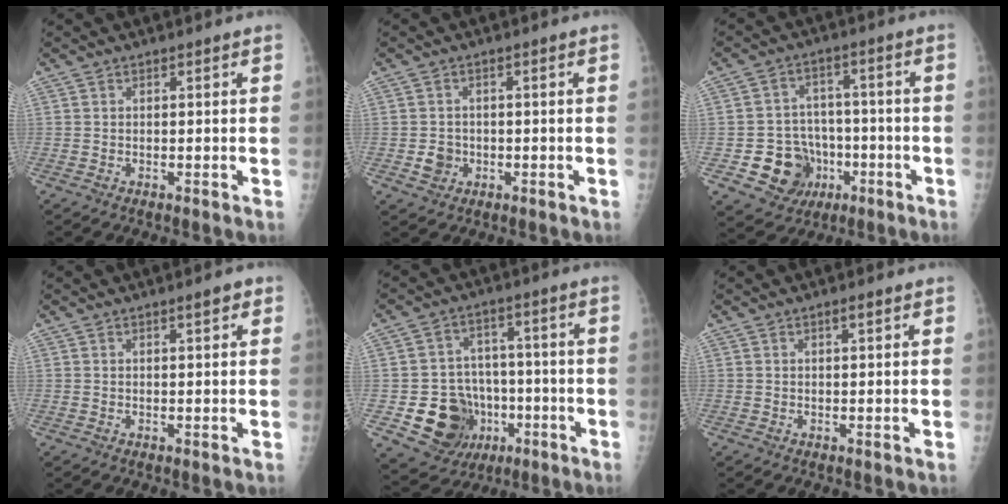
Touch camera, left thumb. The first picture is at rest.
{"total": 3.0, "force": [-0.9, 2.7, 0.8], "torque": [0.002, 0.006, -0.012]}
{"total": 11.5, "force": [-4.0, 10.0, 4.1], "torque": [-0.023, 0.032, -0.052]}
{"total": 1.8, "force": [0.9, 0.5, 1.5], "torque": [-0.016, -0.001, 0.011]}
{"total": 14.5, "force": [-4.7, 12.3, 6.2], "torque": [-0.060, 0.031, -0.061]}
{"total": 1.1, "force": [0.5, 0.2, 0.9], "torque": [-0.017, 0.000, 0.008]}